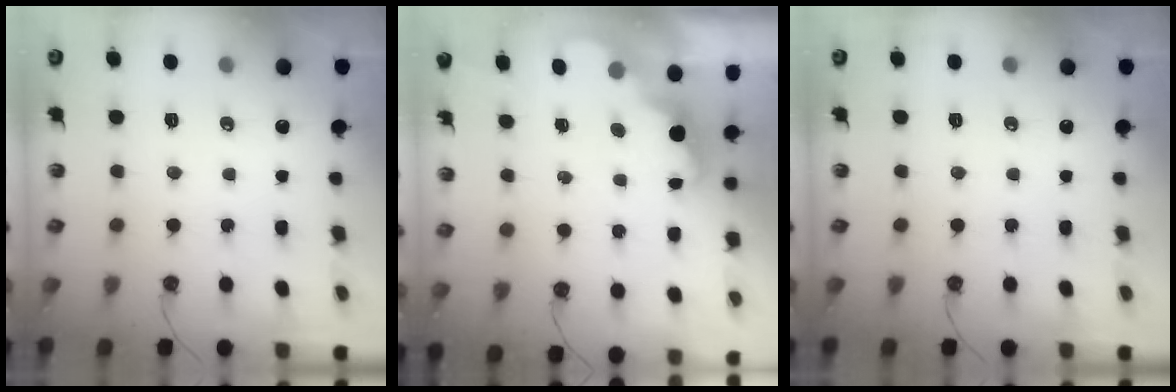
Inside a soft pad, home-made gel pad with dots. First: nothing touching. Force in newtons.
{"total": 2.5, "press": 2.4, "slide": 0.5}
{"total": 0.0}